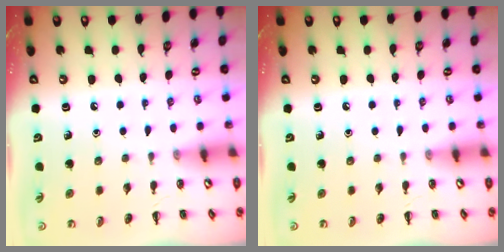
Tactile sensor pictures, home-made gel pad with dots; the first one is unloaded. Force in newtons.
{"total": 0.0}